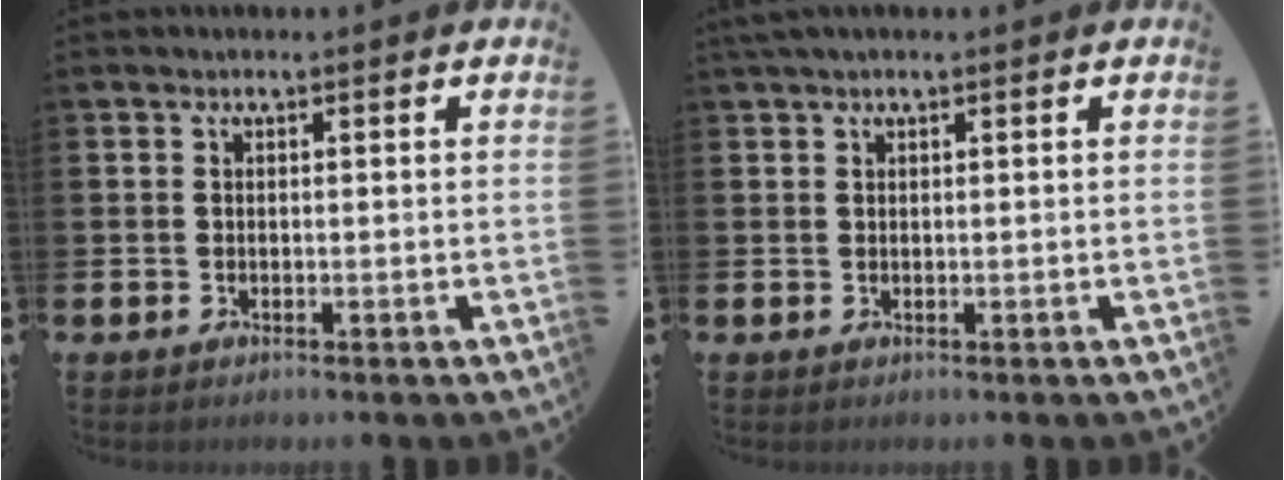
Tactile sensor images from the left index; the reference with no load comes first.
{"total": 1.1, "force": [0.8, 0.1, 0.7], "torque": [-0.010, 0.001, 0.014]}